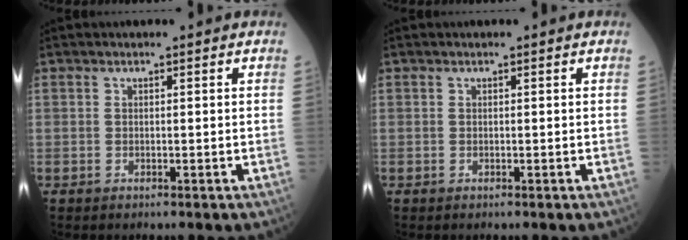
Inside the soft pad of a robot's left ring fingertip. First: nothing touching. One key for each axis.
{"total": 0.0}